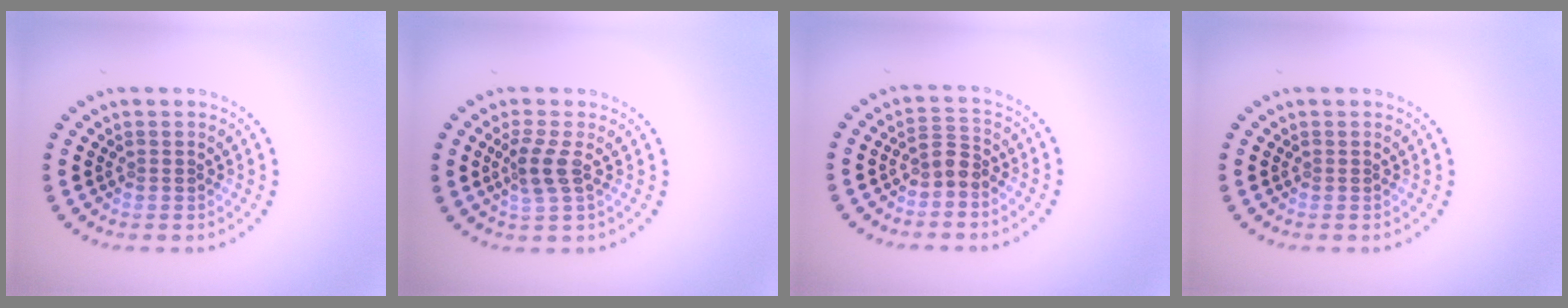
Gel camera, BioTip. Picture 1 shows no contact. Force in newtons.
{"total": 2.3, "press": 2.0, "slide": 1.1}
{"total": 1.8, "press": 1.5, "slide": 1.1}
{"total": 0.0}